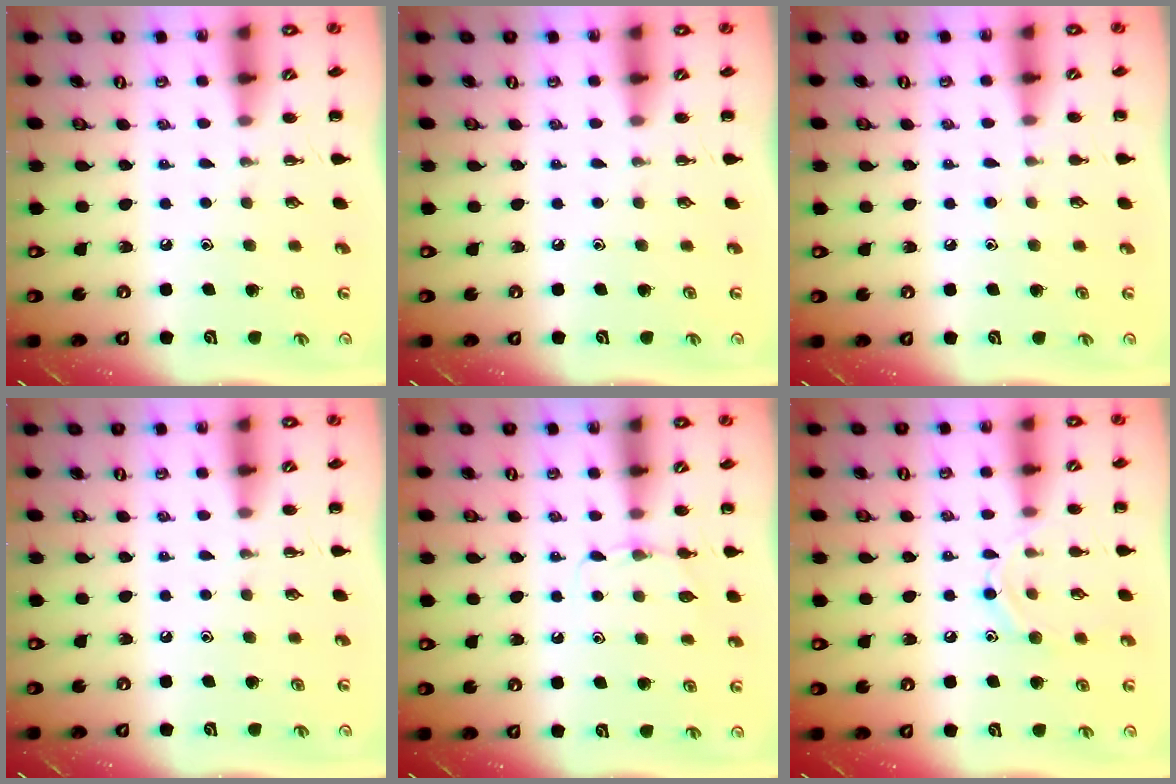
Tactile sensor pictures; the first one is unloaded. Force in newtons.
{"total": 0.0}
{"total": 5.9, "press": 5.4, "slide": 2.3}
{"total": 0.0}
{"total": 5.1, "press": 4.8, "slide": 1.5}
{"total": 8.2, "press": 8.1, "slide": 1.1}